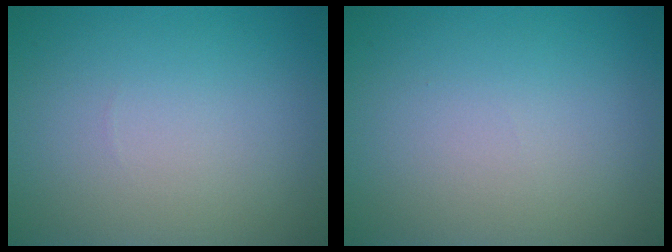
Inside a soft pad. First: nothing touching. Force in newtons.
{"total": 0.0}